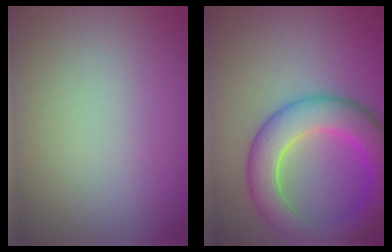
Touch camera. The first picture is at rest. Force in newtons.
{"total": 7.3, "press": 7.3, "slide": 0.1}